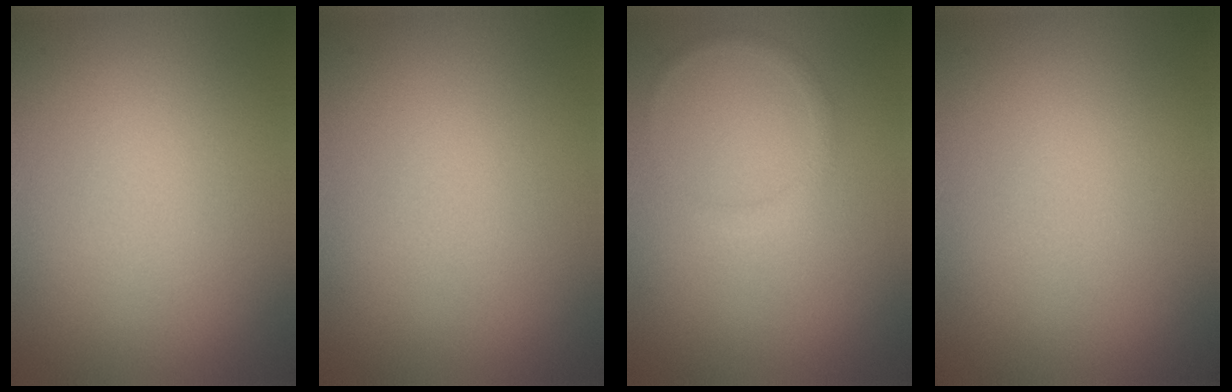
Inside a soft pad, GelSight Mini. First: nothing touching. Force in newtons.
{"total": 0.0}
{"total": 0.9, "press": 0.9, "slide": 0.1}
{"total": 0.0}